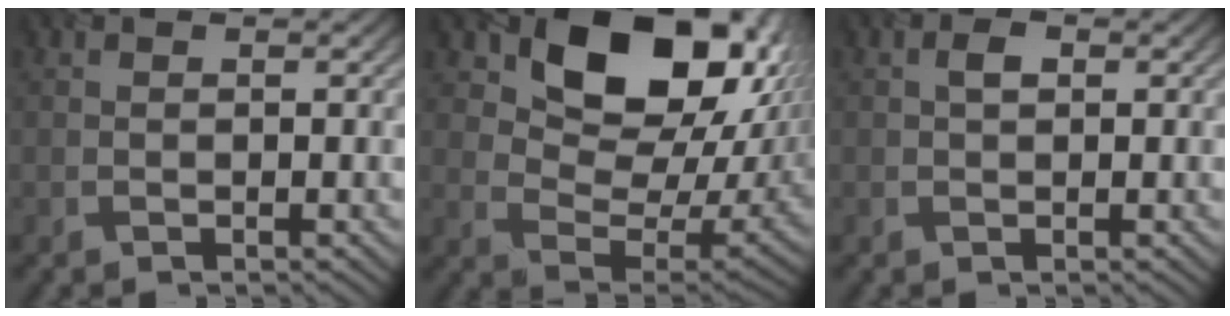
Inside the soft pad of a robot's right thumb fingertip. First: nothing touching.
{"total": 15.7, "force": [7.2, 9.8, 10.0], "torque": [-0.149, -0.016, 0.128]}
{"total": 1.3, "force": [0.3, 0.8, 1.0], "torque": [-0.021, 0.005, 0.004]}